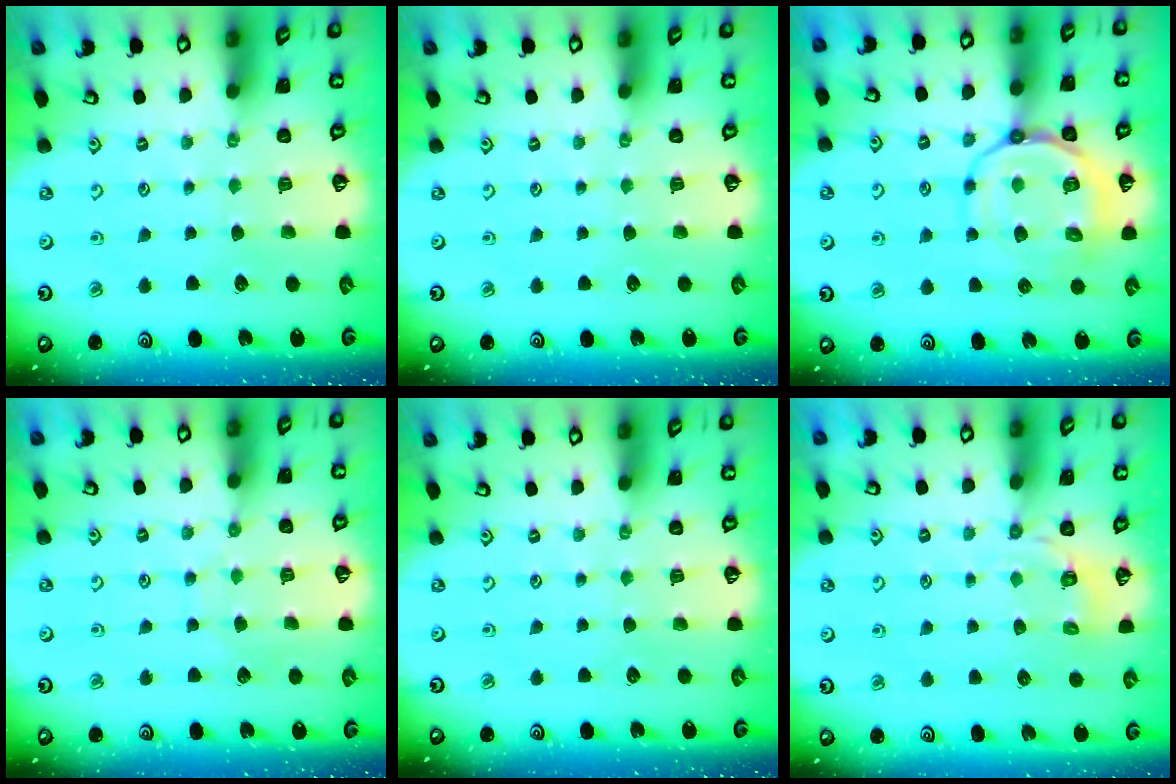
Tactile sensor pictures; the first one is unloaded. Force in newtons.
{"total": 0.0}
{"total": 13.7, "press": 13.5, "slide": 1.7}
{"total": 4.9, "press": 4.9, "slide": 0.4}
{"total": 0.0}
{"total": 3.8, "press": 3.2, "slide": 2.1}